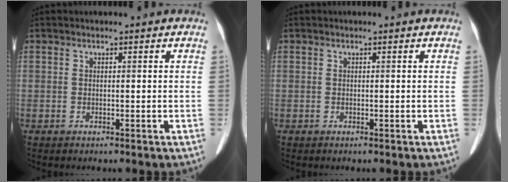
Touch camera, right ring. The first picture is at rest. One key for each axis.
{"total": 0.0}